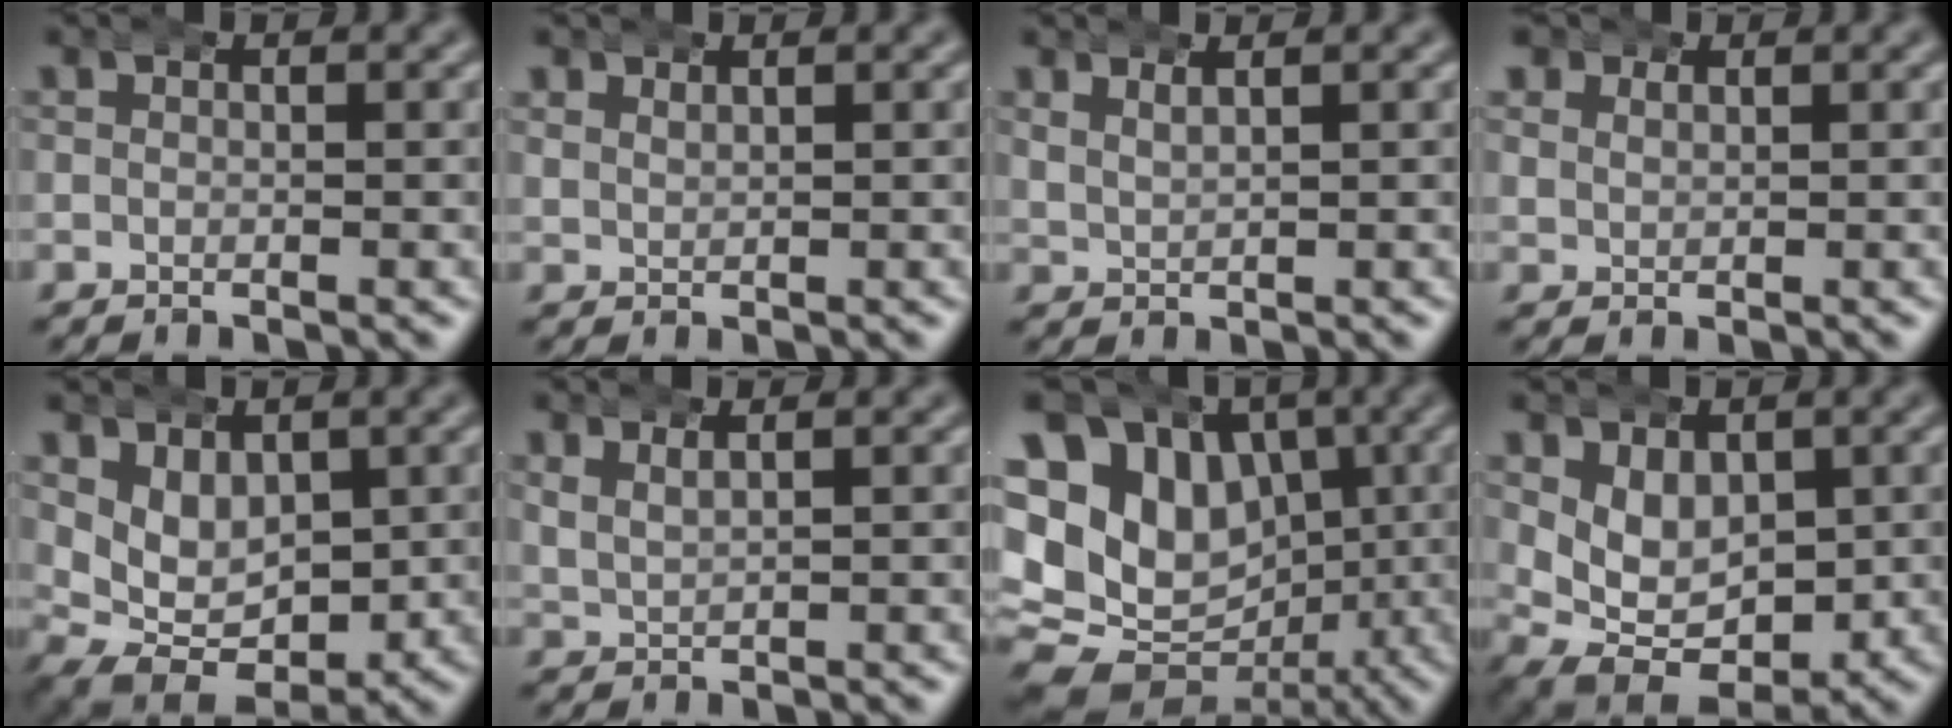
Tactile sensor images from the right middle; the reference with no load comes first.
{"total": 1.2, "force": [1.1, 0.5, 0.2], "torque": [-0.002, 0.003, 0.022]}
{"total": 1.4, "force": [1.2, 0.4, 0.4], "torque": [-0.006, 0.003, 0.027]}
{"total": 1.6, "force": [1.1, 1.1, 0.2], "torque": [-0.015, -0.003, 0.024]}
{"total": 8.9, "force": [-0.7, 7.4, 5.0], "torque": [-0.100, -0.041, -0.009]}
{"total": 1.8, "force": [1.4, 1.0, 0.7], "torque": [-0.015, 0.004, 0.027]}
{"total": 17.9, "force": [-0.3, 15.5, 8.9], "torque": [-0.183, -0.047, -0.008]}
{"total": 9.6, "force": [-1.6, 7.8, 5.5], "torque": [-0.109, -0.048, -0.019]}